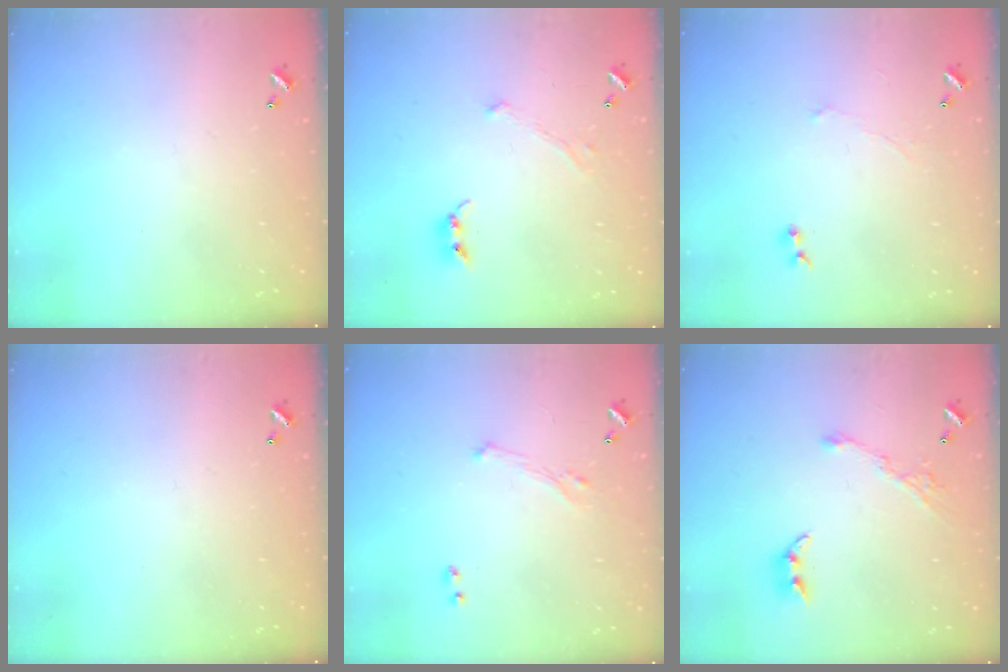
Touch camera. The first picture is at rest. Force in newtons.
{"total": 0.9, "press": 0.4, "slide": 0.8}
{"total": 0.8, "press": 0.4, "slide": 0.7}
{"total": 0.0}
{"total": 0.7, "press": 0.0, "slide": 0.7}
{"total": 7.9, "press": 7.9, "slide": 0.8}